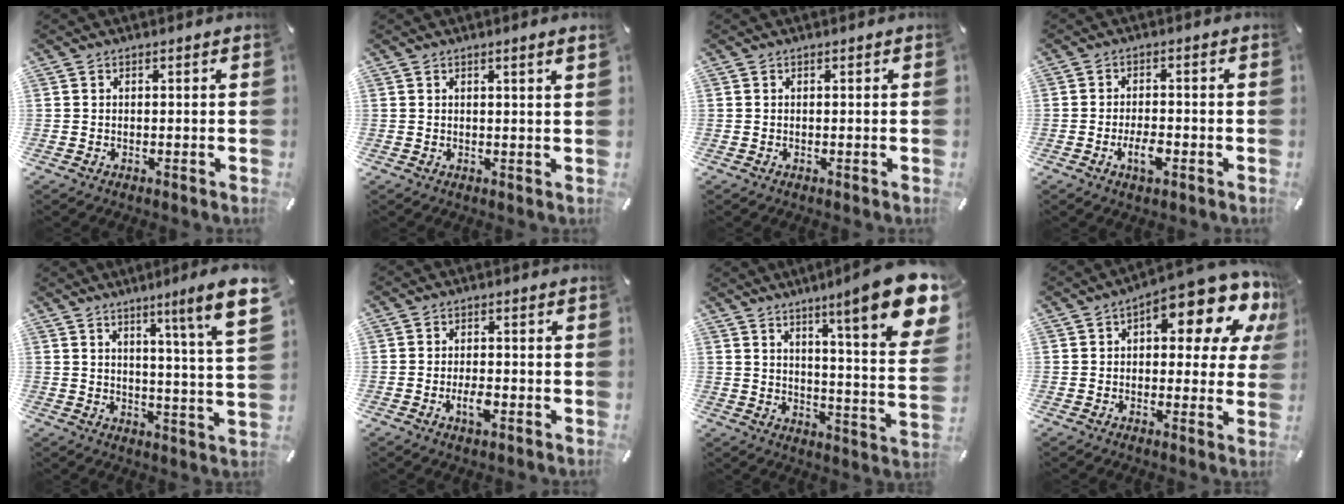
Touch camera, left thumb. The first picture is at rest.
{"total": 1.8, "force": [0.9, -0.1, 1.5], "torque": [-0.028, -0.002, 0.016]}
{"total": 0.0}
{"total": 5.0, "force": [-2.1, 2.2, 3.9], "torque": [-0.075, 0.007, -0.037]}
{"total": 11.4, "force": [6.6, -0.8, 9.2], "torque": [-0.141, -0.043, 0.097]}
{"total": 3.9, "force": [-1.5, 1.7, 3.2], "torque": [-0.067, 0.002, -0.028]}
{"total": 18.1, "force": [10.9, 2.5, 14.2], "torque": [-0.211, -0.079, 0.166]}
{"total": 15.5, "force": [8.3, 6.1, 11.6], "torque": [-0.146, -0.070, 0.131]}